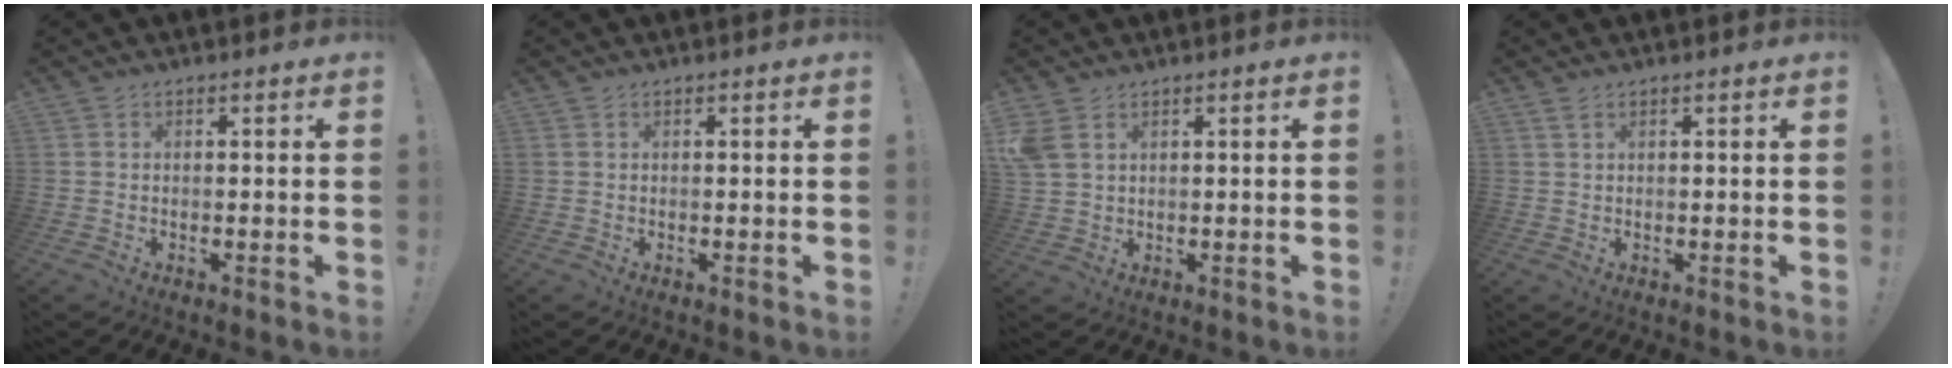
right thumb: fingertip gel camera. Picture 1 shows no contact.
{"total": 0.0}
{"total": 4.8, "force": [2.4, 2.9, 3.0], "torque": [-0.058, -0.001, 0.052]}
{"total": 1.5, "force": [0.9, 0.6, 1.0], "torque": [-0.026, 0.003, 0.018]}